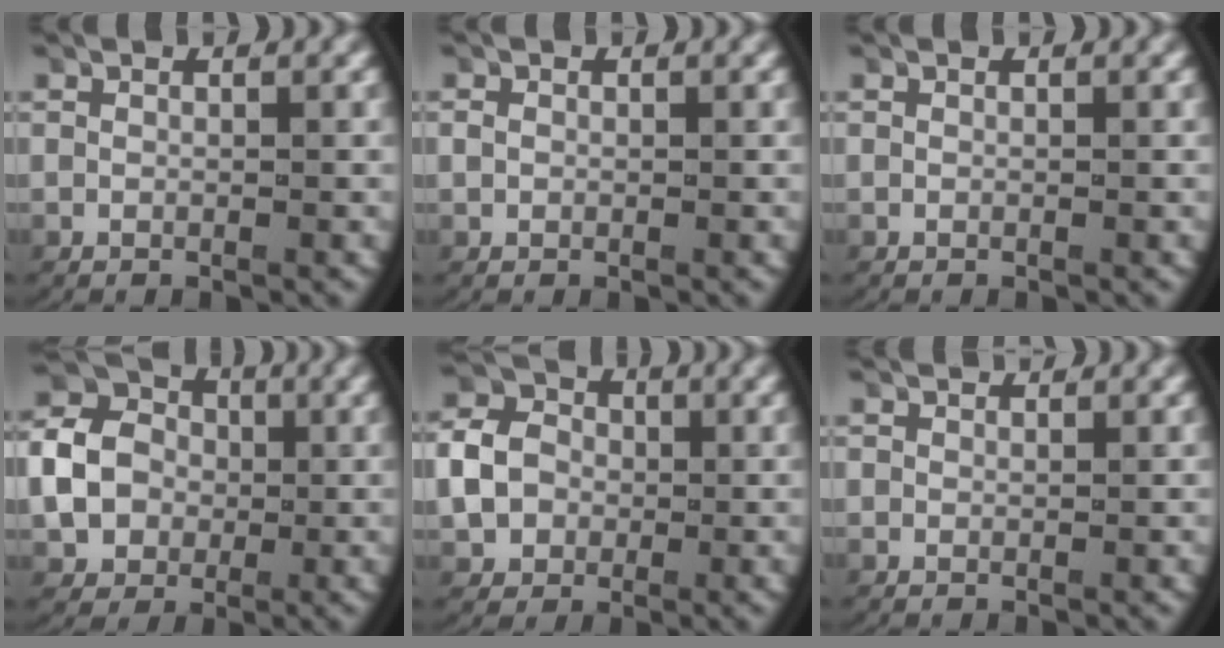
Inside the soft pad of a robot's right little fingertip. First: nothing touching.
{"total": 0.6, "force": [0.0, 0.5, 0.3], "torque": [-0.012, -0.001, 0.002]}
{"total": 0.0}
{"total": 7.2, "force": [0.3, 6.2, 3.7], "torque": [-0.074, -0.003, 0.002]}
{"total": 5.1, "force": [-0.1, 4.5, 2.5], "torque": [-0.054, -0.004, -0.002]}
{"total": 1.0, "force": [1.0, -0.1, 0.0], "torque": [0.004, 0.002, 0.018]}